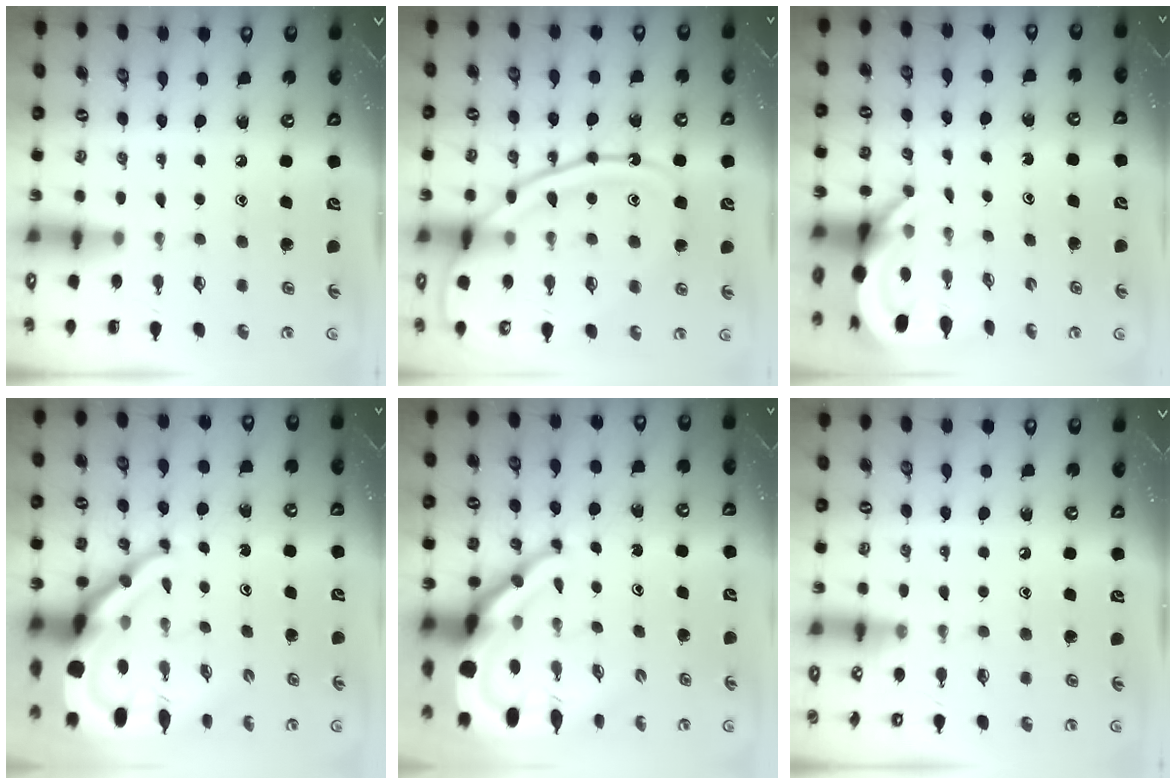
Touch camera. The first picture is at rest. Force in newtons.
{"total": 15.7, "press": 15.6, "slide": 1.4}
{"total": 5.6, "press": 5.6, "slide": 0.7}
{"total": 16.4, "press": 16.3, "slide": 1.4}
{"total": 16.4, "press": 16.3, "slide": 1.4}
{"total": 2.9, "press": 2.9, "slide": 0.4}